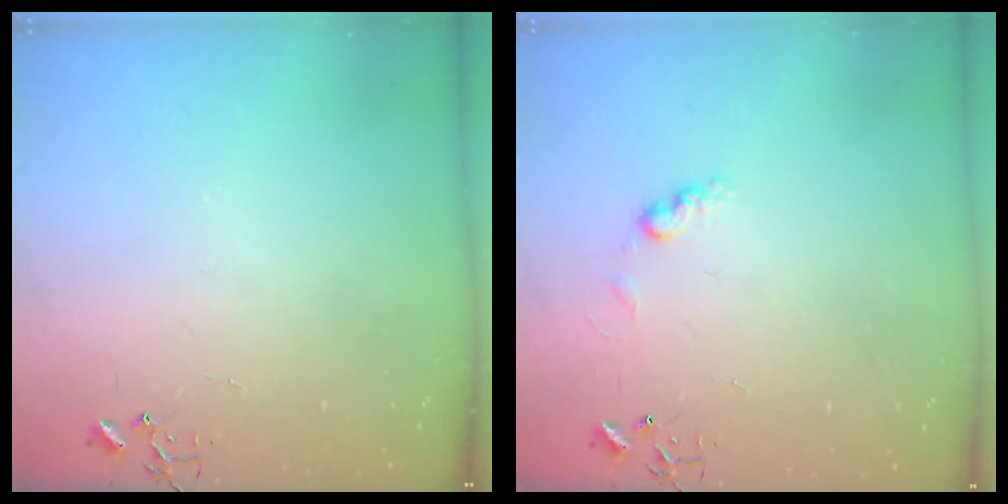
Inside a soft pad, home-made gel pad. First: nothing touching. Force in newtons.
{"total": 7.3, "press": 7.2, "slide": 0.8}